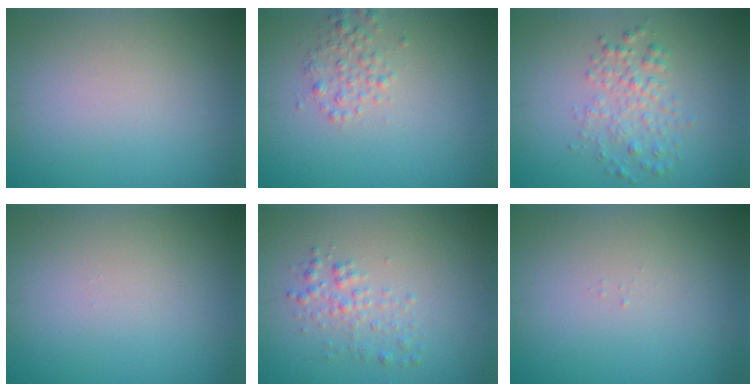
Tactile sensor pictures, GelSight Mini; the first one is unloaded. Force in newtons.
{"total": 1.7, "press": 1.7, "slide": 0.0}
{"total": 2.5, "press": 2.5, "slide": 0.0}
{"total": 0.0}
{"total": 1.8, "press": 1.8, "slide": 0.0}
{"total": 0.0}